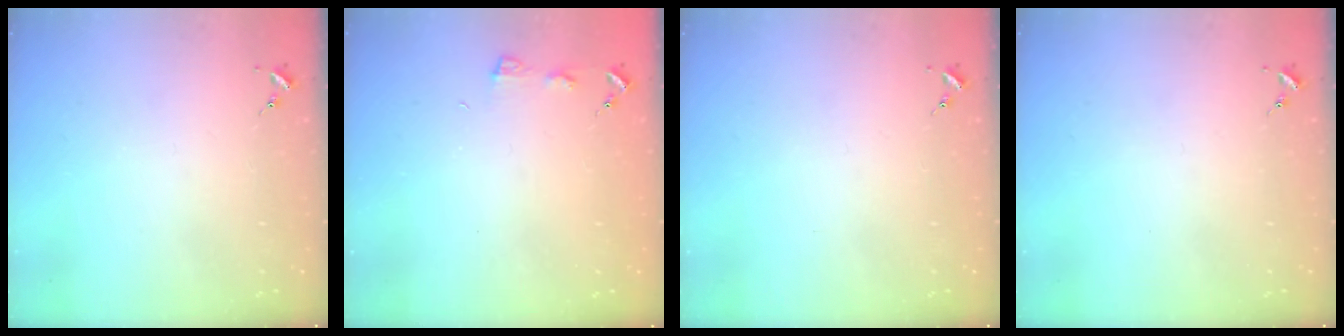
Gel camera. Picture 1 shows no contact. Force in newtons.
{"total": 3.6, "press": 3.6, "slide": 0.4}
{"total": 0.0}
{"total": 0.0}